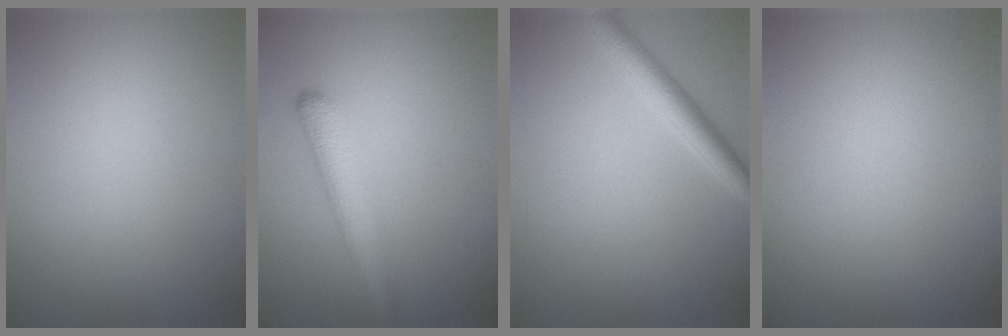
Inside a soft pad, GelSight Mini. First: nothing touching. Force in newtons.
{"total": 3.3, "press": 3.3, "slide": 0.1}
{"total": 3.0, "press": 2.9, "slide": 0.2}
{"total": 0.0}